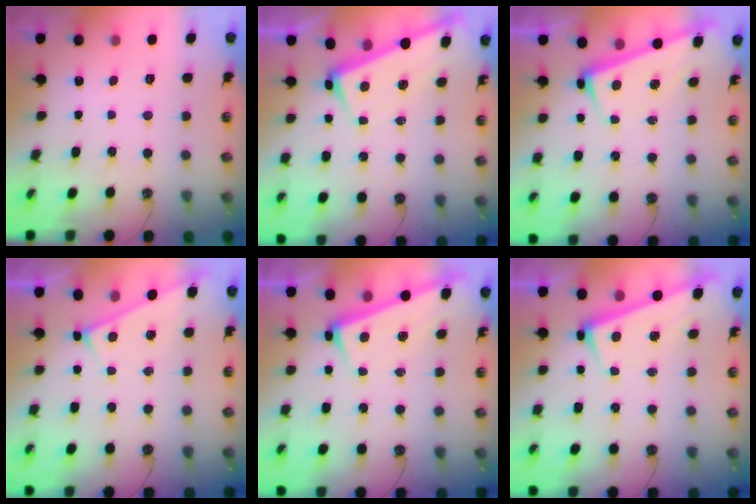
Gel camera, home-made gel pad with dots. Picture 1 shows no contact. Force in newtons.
{"total": 2.0, "press": 1.9, "slide": 0.6}
{"total": 2.5, "press": 2.4, "slide": 0.7}
{"total": 5.8, "press": 5.8, "slide": 0.2}
{"total": 2.5, "press": 2.4, "slide": 0.7}
{"total": 2.5, "press": 2.4, "slide": 0.6}